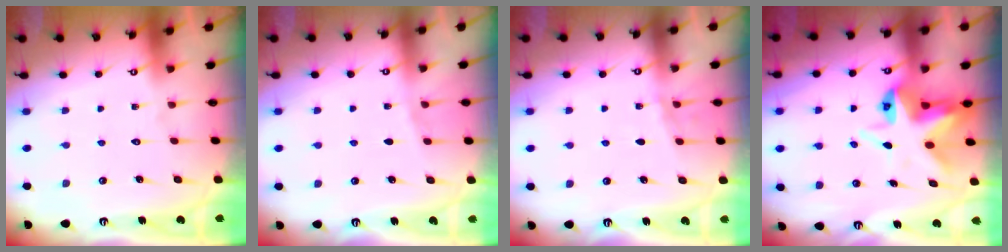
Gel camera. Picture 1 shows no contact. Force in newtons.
{"total": 2.1, "press": 1.9, "slide": 0.9}
{"total": 3.1, "press": 3.1, "slide": 0.4}
{"total": 8.2, "press": 8.1, "slide": 0.6}